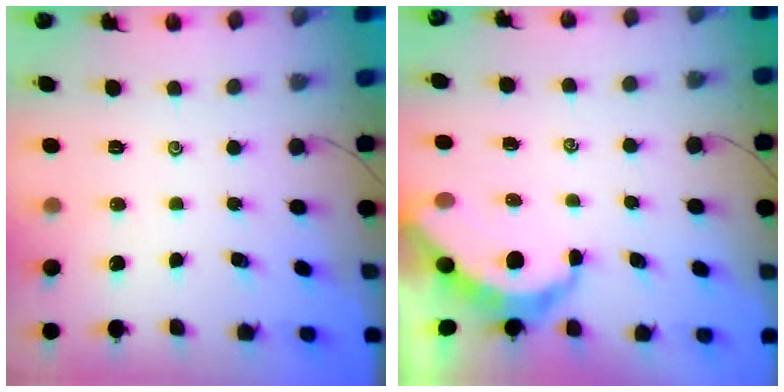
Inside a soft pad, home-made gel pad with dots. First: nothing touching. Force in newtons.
{"total": 5.0, "press": 4.9, "slide": 0.5}